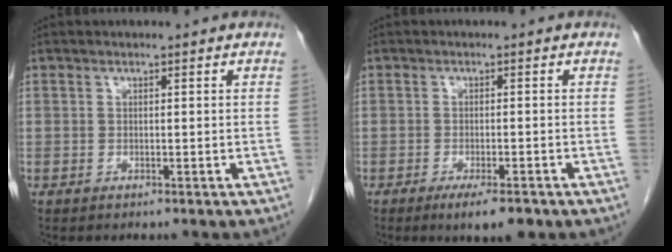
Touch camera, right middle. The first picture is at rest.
{"total": 4.8, "force": [-3.1, 0.8, 3.5], "torque": [-0.052, -0.008, -0.043]}